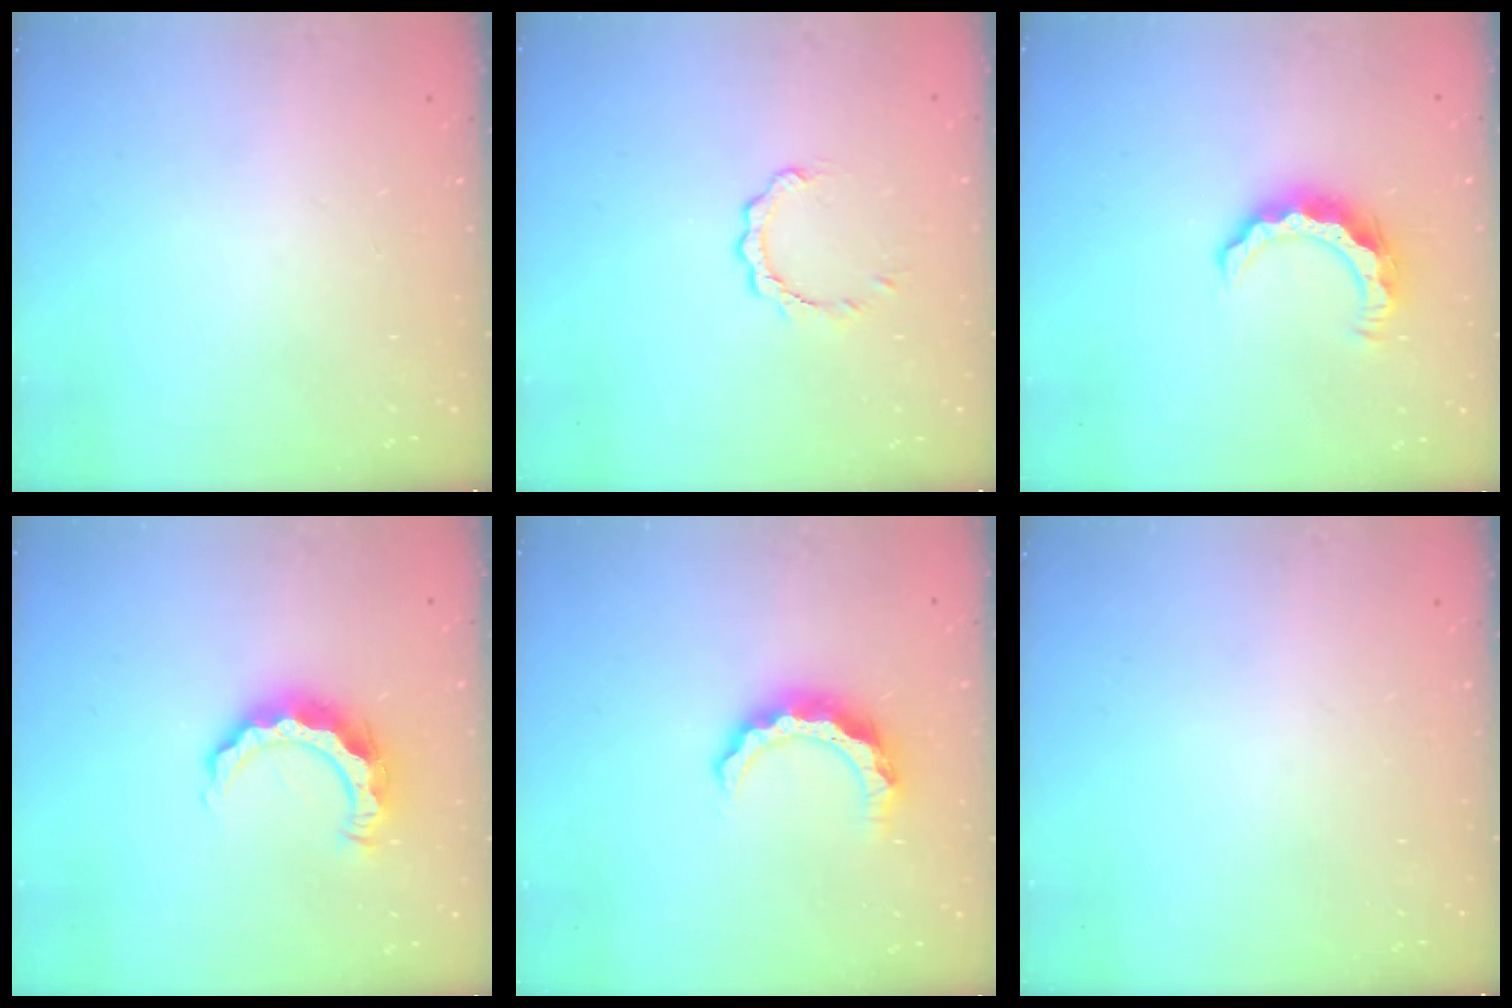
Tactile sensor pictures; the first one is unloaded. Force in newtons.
{"total": 2.5, "press": 2.5, "slide": 0.3}
{"total": 7.9, "press": 7.9, "slide": 0.3}
{"total": 9.6, "press": 9.5, "slide": 0.9}
{"total": 8.2, "press": 8.2, "slide": 0.9}
{"total": 0.0}